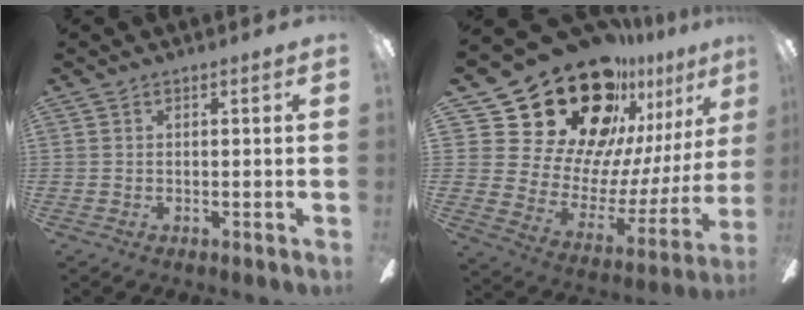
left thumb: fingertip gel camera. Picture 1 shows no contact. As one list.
[{"total": 31.0, "force": [21.2, 16.9, 15.0], "torque": [-0.242, -0.156, 0.415]}]